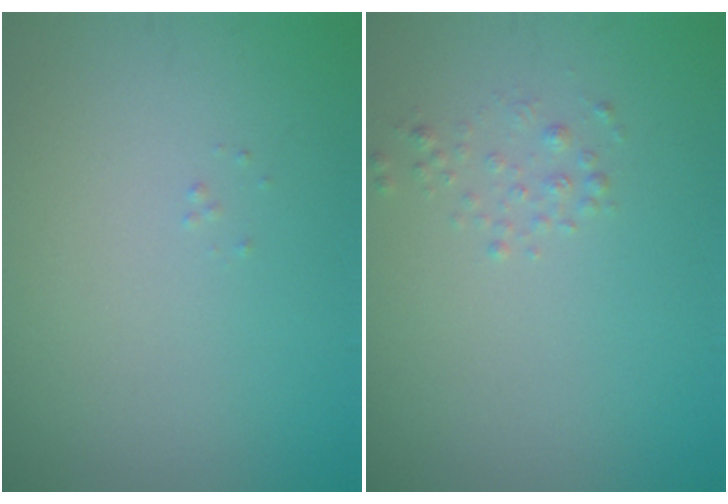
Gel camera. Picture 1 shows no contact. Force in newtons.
{"total": 0.9, "press": 0.9, "slide": 0.0}